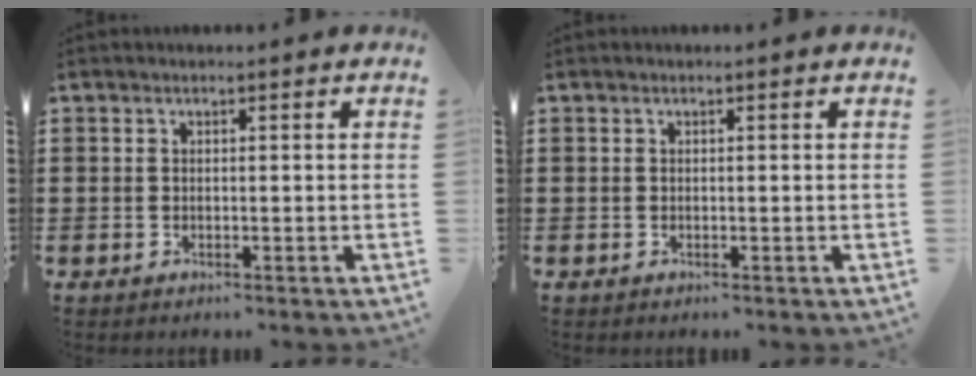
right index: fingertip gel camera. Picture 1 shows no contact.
{"total": 0.0}